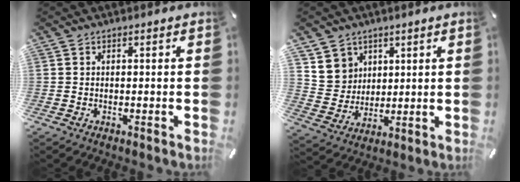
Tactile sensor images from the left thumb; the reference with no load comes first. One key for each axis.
{"total": 8.0, "fx": 3.9, "fy": 6.9, "fz": 0.1, "tx": -0.013, "ty": -0.028, "tz": 0.078}